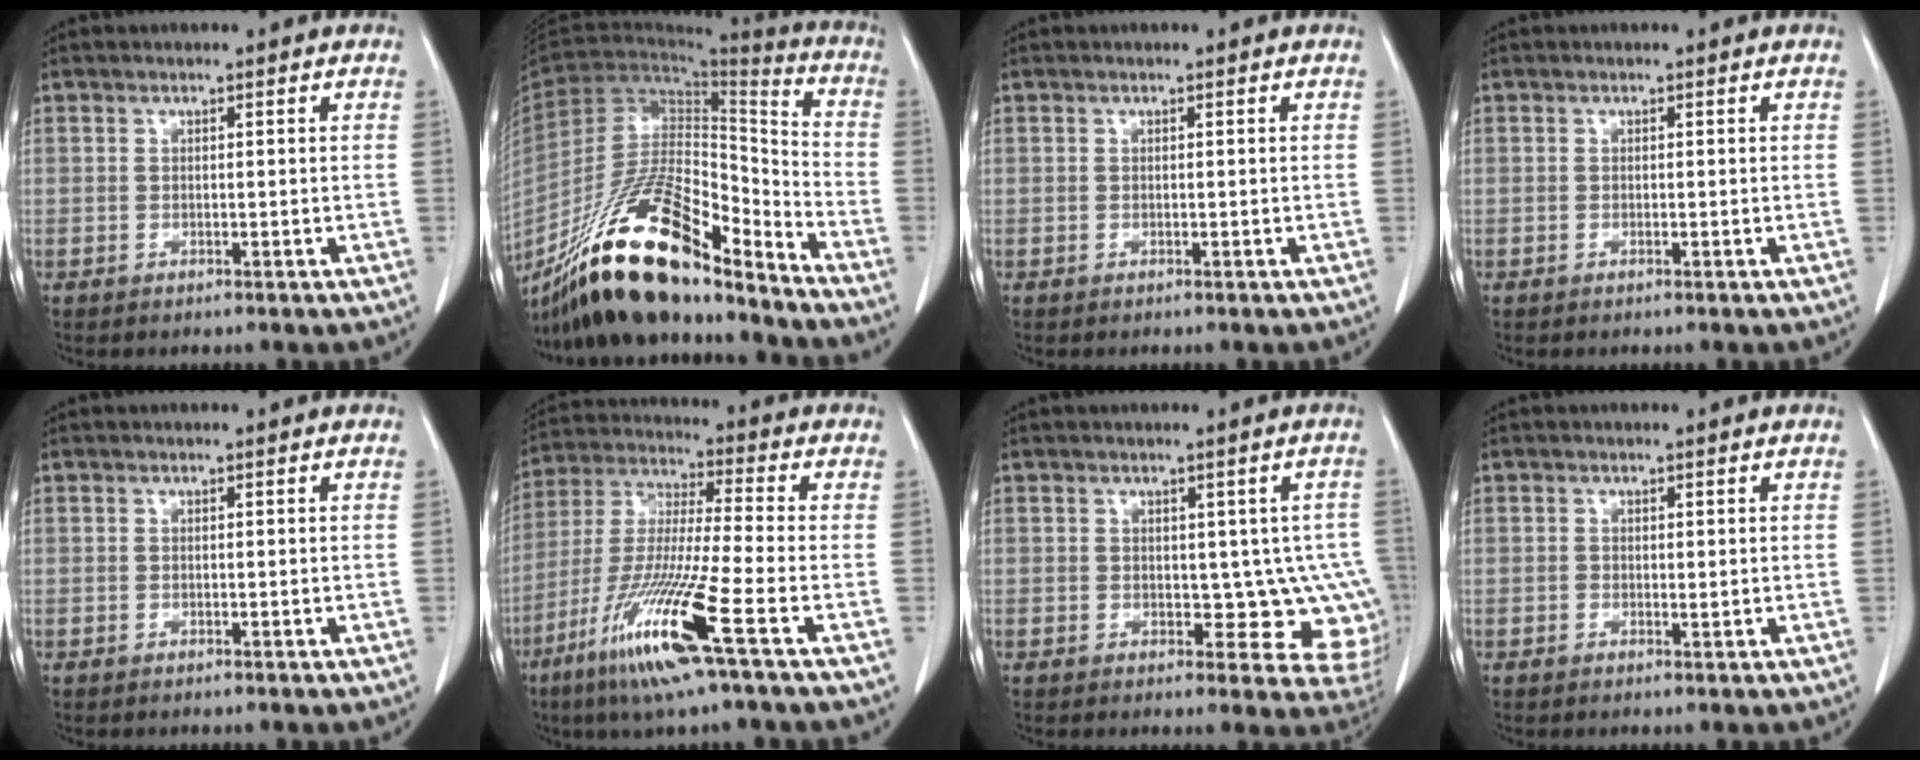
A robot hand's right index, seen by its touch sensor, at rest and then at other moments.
{"total": 23.9, "force": [-17.7, 5.2, 15.1], "torque": [-0.278, -0.010, -0.319]}
{"total": 0.0}
{"total": 0.0}
{"total": 0.0}
{"total": 15.8, "force": [-7.6, -0.7, 13.8], "torque": [-0.290, -0.035, -0.147]}
{"total": 7.6, "force": [-0.5, 4.5, 6.0], "torque": [-0.041, 0.006, 0.003]}
{"total": 0.6, "force": [0.1, 0.4, 0.4], "torque": [-0.005, 0.001, 0.002]}